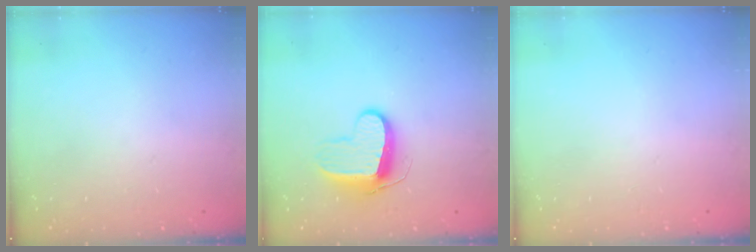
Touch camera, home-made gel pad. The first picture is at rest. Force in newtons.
{"total": 10.0, "press": 10.0, "slide": 0.5}
{"total": 0.0}